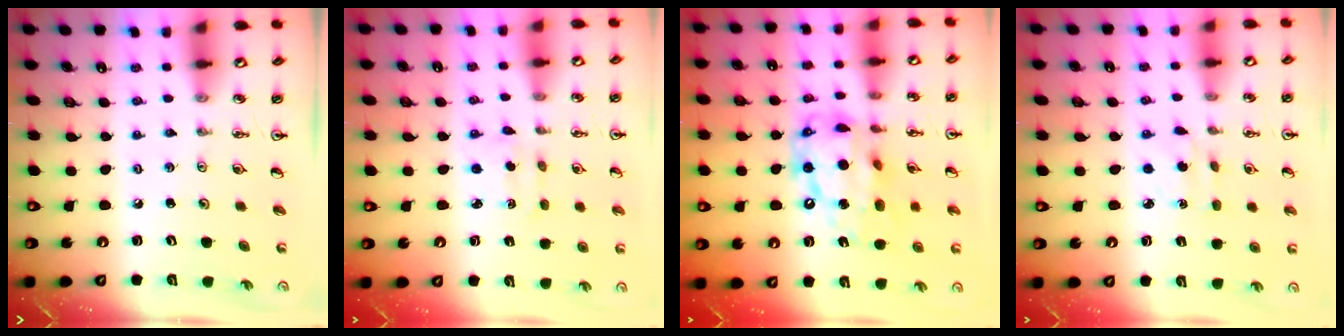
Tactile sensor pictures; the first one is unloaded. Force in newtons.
{"total": 2.7, "press": 2.6, "slide": 0.6}
{"total": 16.3, "press": 16.2, "slide": 1.2}
{"total": 3.3, "press": 3.3, "slide": 0.4}